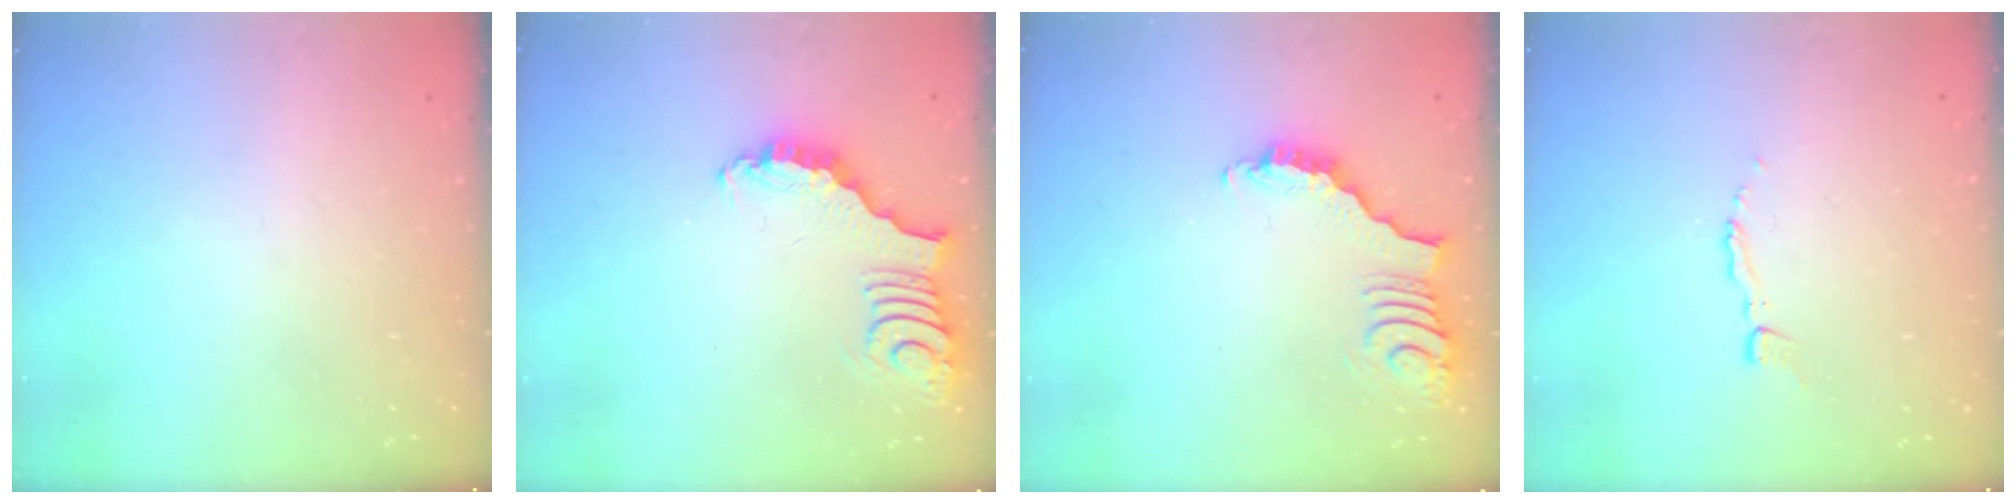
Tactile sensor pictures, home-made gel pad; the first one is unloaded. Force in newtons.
{"total": 3.3, "press": 3.3, "slide": 0.5}
{"total": 3.8, "press": 3.8, "slide": 0.7}
{"total": 2.9, "press": 2.9, "slide": 0.2}